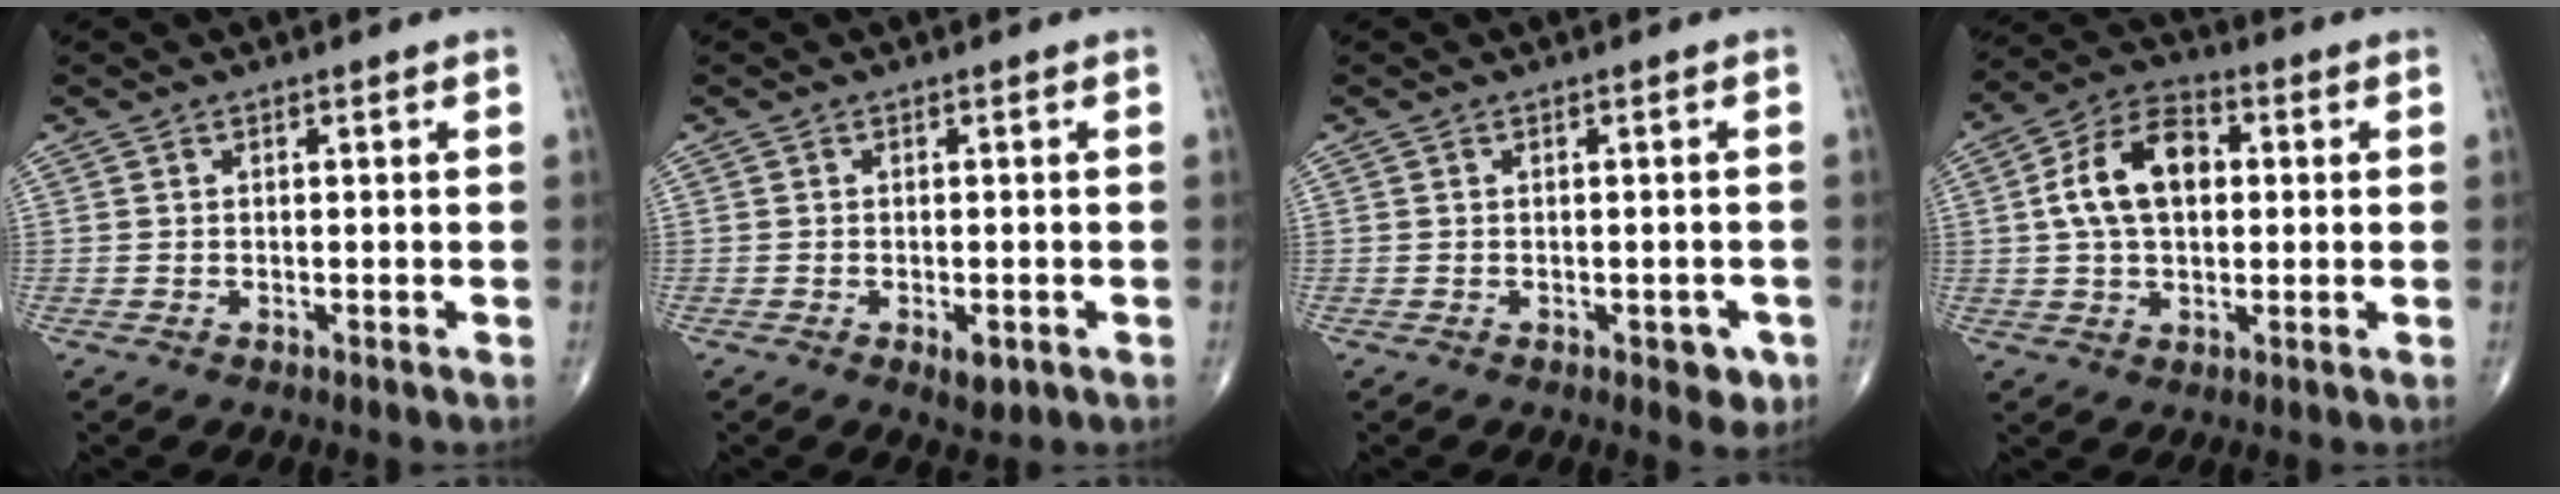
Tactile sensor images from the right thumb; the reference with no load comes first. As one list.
[{"total": 2.8, "force": [-1.1, 1.3, 2.3], "torque": [-0.029, -0.002, -0.011]}, {"total": 3.2, "force": [-1.3, 1.7, 2.3], "torque": [-0.010, 0.004, -0.012]}, {"total": 12.6, "force": [1.7, 7.9, 9.7], "torque": [-0.166, 0.022, 0.023]}]